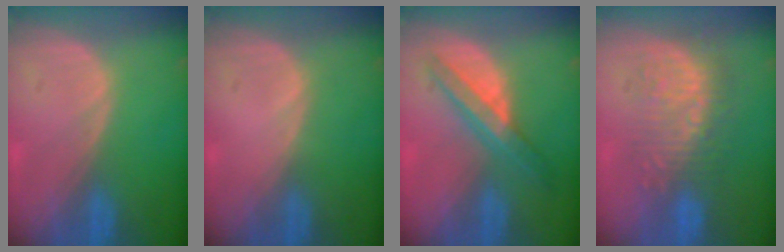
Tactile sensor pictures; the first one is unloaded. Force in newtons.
{"total": 0.0}
{"total": 7.1, "press": 6.0, "slide": 3.7}
{"total": 8.9, "press": 8.7, "slide": 2.0}